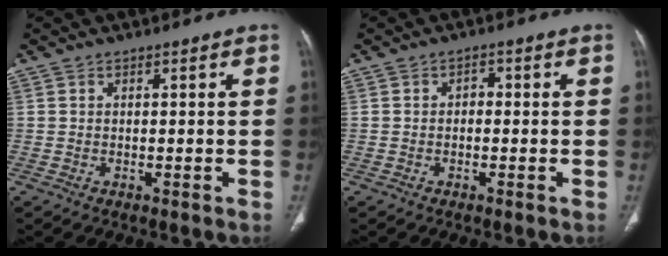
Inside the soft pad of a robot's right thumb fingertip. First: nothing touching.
{"total": 1.5, "force": [-0.4, 1.1, 0.9], "torque": [-0.005, 0.006, -0.011]}